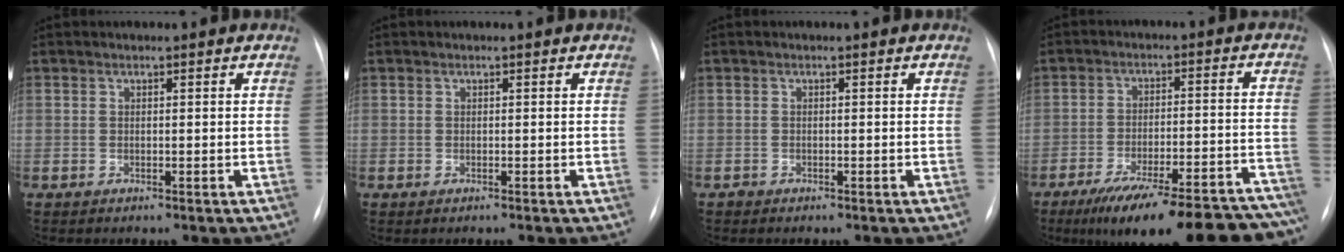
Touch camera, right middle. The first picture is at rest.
{"total": 0.0}
{"total": 0.5, "force": [-0.4, 0.3, 0.0], "torque": [-0.002, 0.001, -0.010]}
{"total": 25.3, "force": [-20.9, 4.2, 13.5], "torque": [-0.132, 0.006, -0.283]}